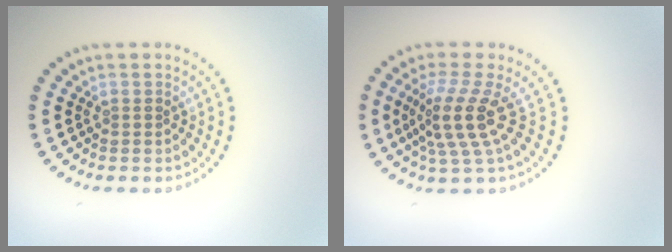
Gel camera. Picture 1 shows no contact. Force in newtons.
{"total": 4.0, "press": 2.7, "slide": 2.9}